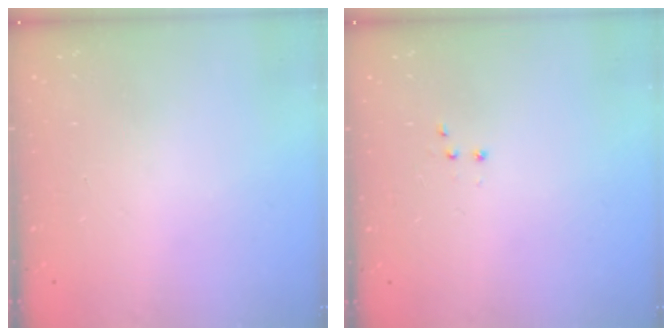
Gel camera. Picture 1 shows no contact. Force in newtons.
{"total": 3.0, "press": 2.9, "slide": 0.7}